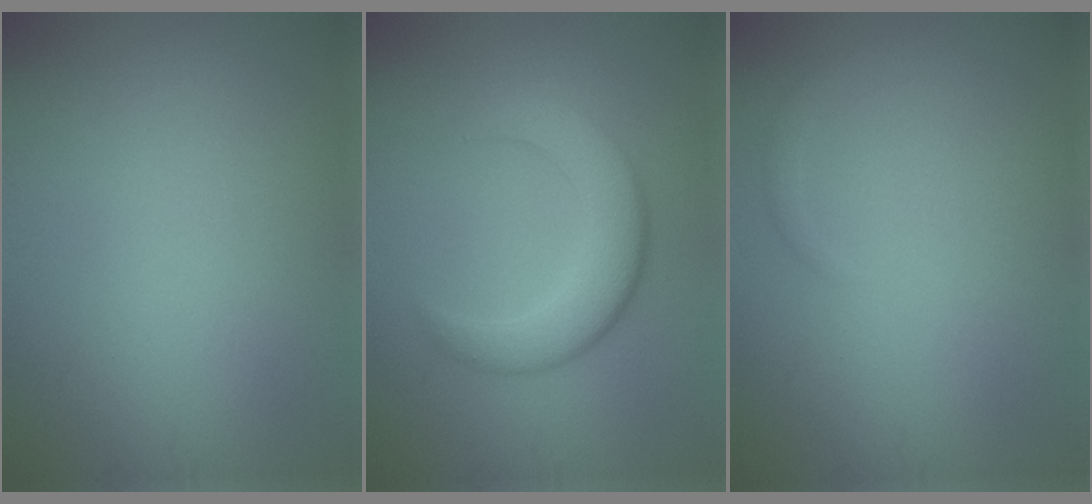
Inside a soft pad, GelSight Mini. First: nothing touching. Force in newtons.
{"total": 5.1, "press": 5.1, "slide": 0.2}
{"total": 0.7, "press": 0.7, "slide": 0.1}